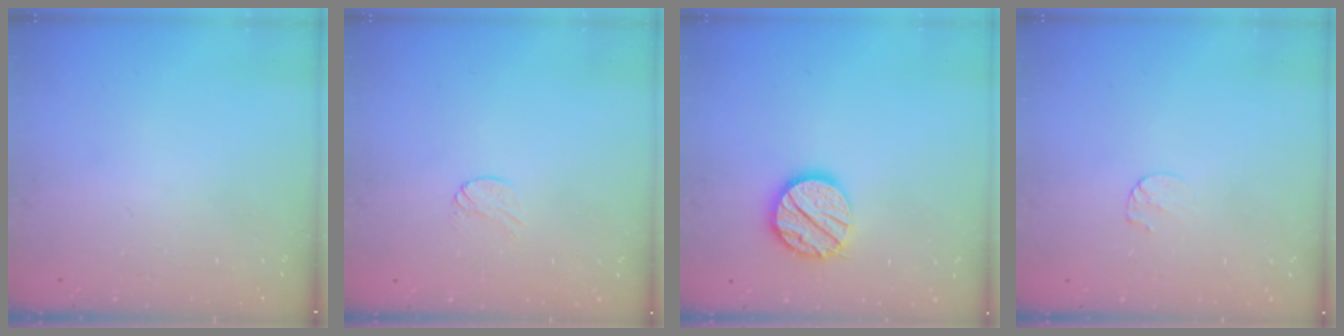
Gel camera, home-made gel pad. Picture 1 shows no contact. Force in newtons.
{"total": 3.6, "press": 3.6, "slide": 0.3}
{"total": 14.1, "press": 14.1, "slide": 1.1}
{"total": 4.6, "press": 4.6, "slide": 0.5}